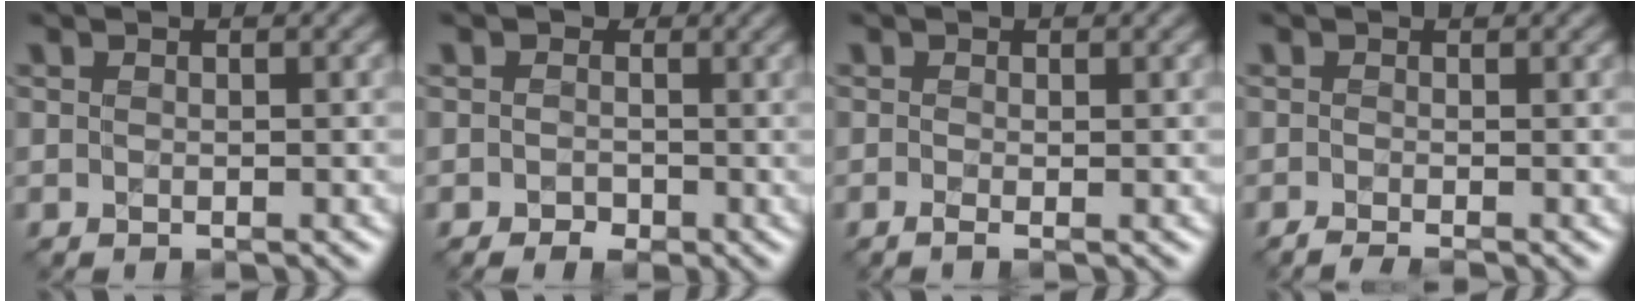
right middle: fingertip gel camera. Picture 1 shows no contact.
{"total": 1.2, "force": [0.0, 1.2, 0.3], "torque": [0.006, 0.008, -0.006]}
{"total": 0.7, "force": [-0.1, 0.2, 0.7], "torque": [-0.011, -0.004, -0.006]}
{"total": 1.3, "force": [-0.9, 0.2, 0.9], "torque": [-0.009, 0.003, -0.024]}